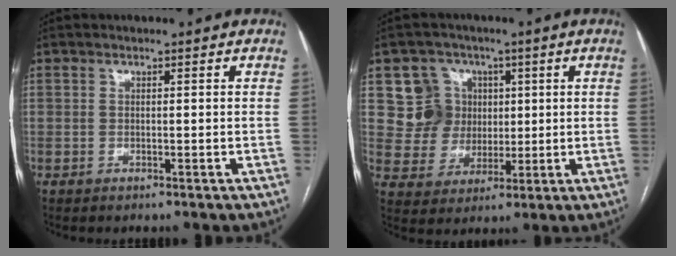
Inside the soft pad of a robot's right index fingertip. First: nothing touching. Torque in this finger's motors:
{"motor_torque": [0.14, 0.08, 0.03, -0.03]}